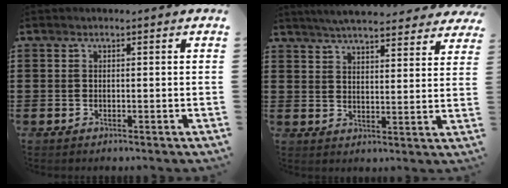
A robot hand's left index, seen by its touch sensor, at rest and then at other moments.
{"total": 5.7, "force": [5.4, 0.1, 1.7], "torque": [-0.051, -0.022, 0.097]}